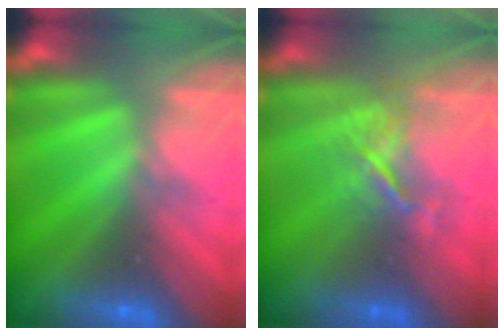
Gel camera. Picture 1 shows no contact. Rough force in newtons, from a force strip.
{"total": 3.5}